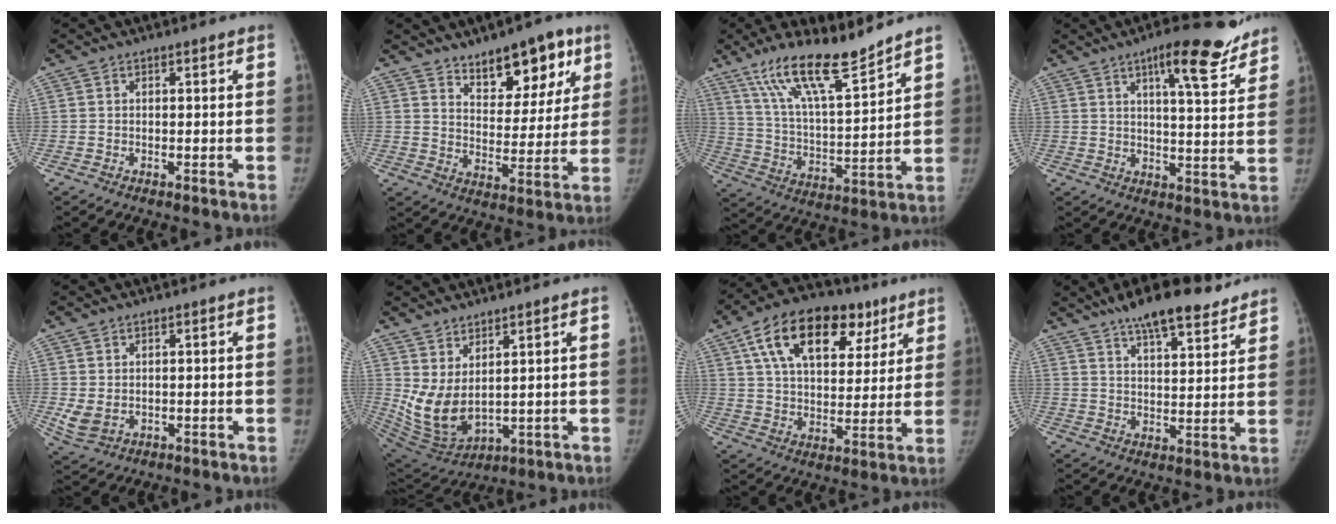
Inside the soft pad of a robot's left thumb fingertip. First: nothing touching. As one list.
[{"total": 13.6, "force": [8.5, 6.8, 8.1], "torque": [-0.061, -0.046, 0.132]}, {"total": 16.4, "force": [12.5, 3.1, 10.1], "torque": [-0.161, -0.070, 0.232]}, {"total": 12.6, "force": [8.5, 3.2, 8.8], "torque": [-0.099, -0.040, 0.122]}, {"total": 4.1, "force": [0.0, 3.1, 2.8], "torque": [-0.054, -0.010, 0.015]}, {"total": 9.9, "force": [3.4, 4.9, 7.9], "torque": [-0.149, -0.033, 0.091]}, {"total": 22.0, "force": [10.9, 12.5, 14.5], "torque": [-0.206, -0.001, 0.178]}, {"total": 14.4, "force": [10.8, 4.4, 8.4], "torque": [-0.104, -0.043, 0.170]}]